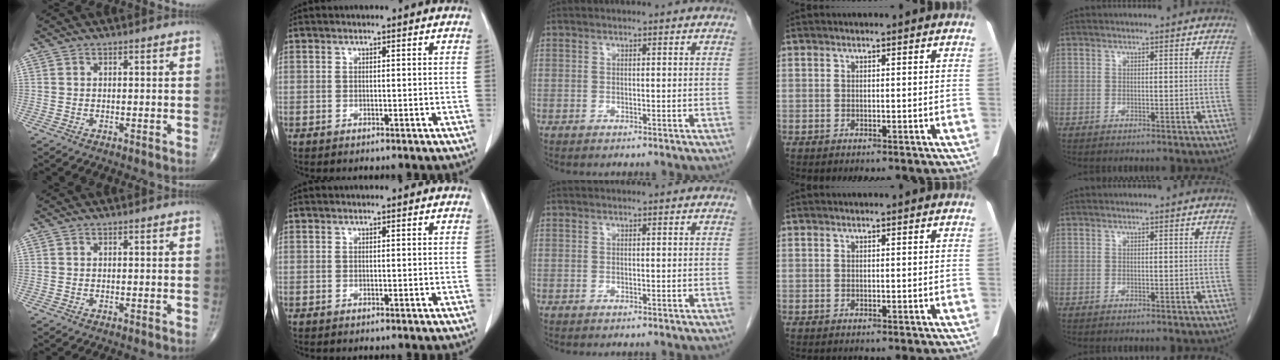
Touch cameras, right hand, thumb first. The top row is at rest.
{}